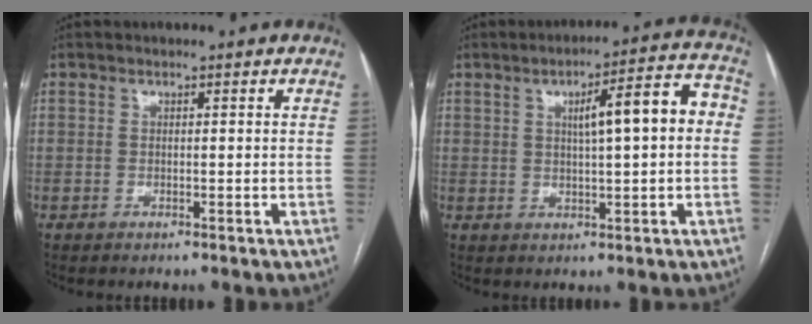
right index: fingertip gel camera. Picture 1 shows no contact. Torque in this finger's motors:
{"motor_torque": [0.35, 0.04, 0.23, 0.08]}